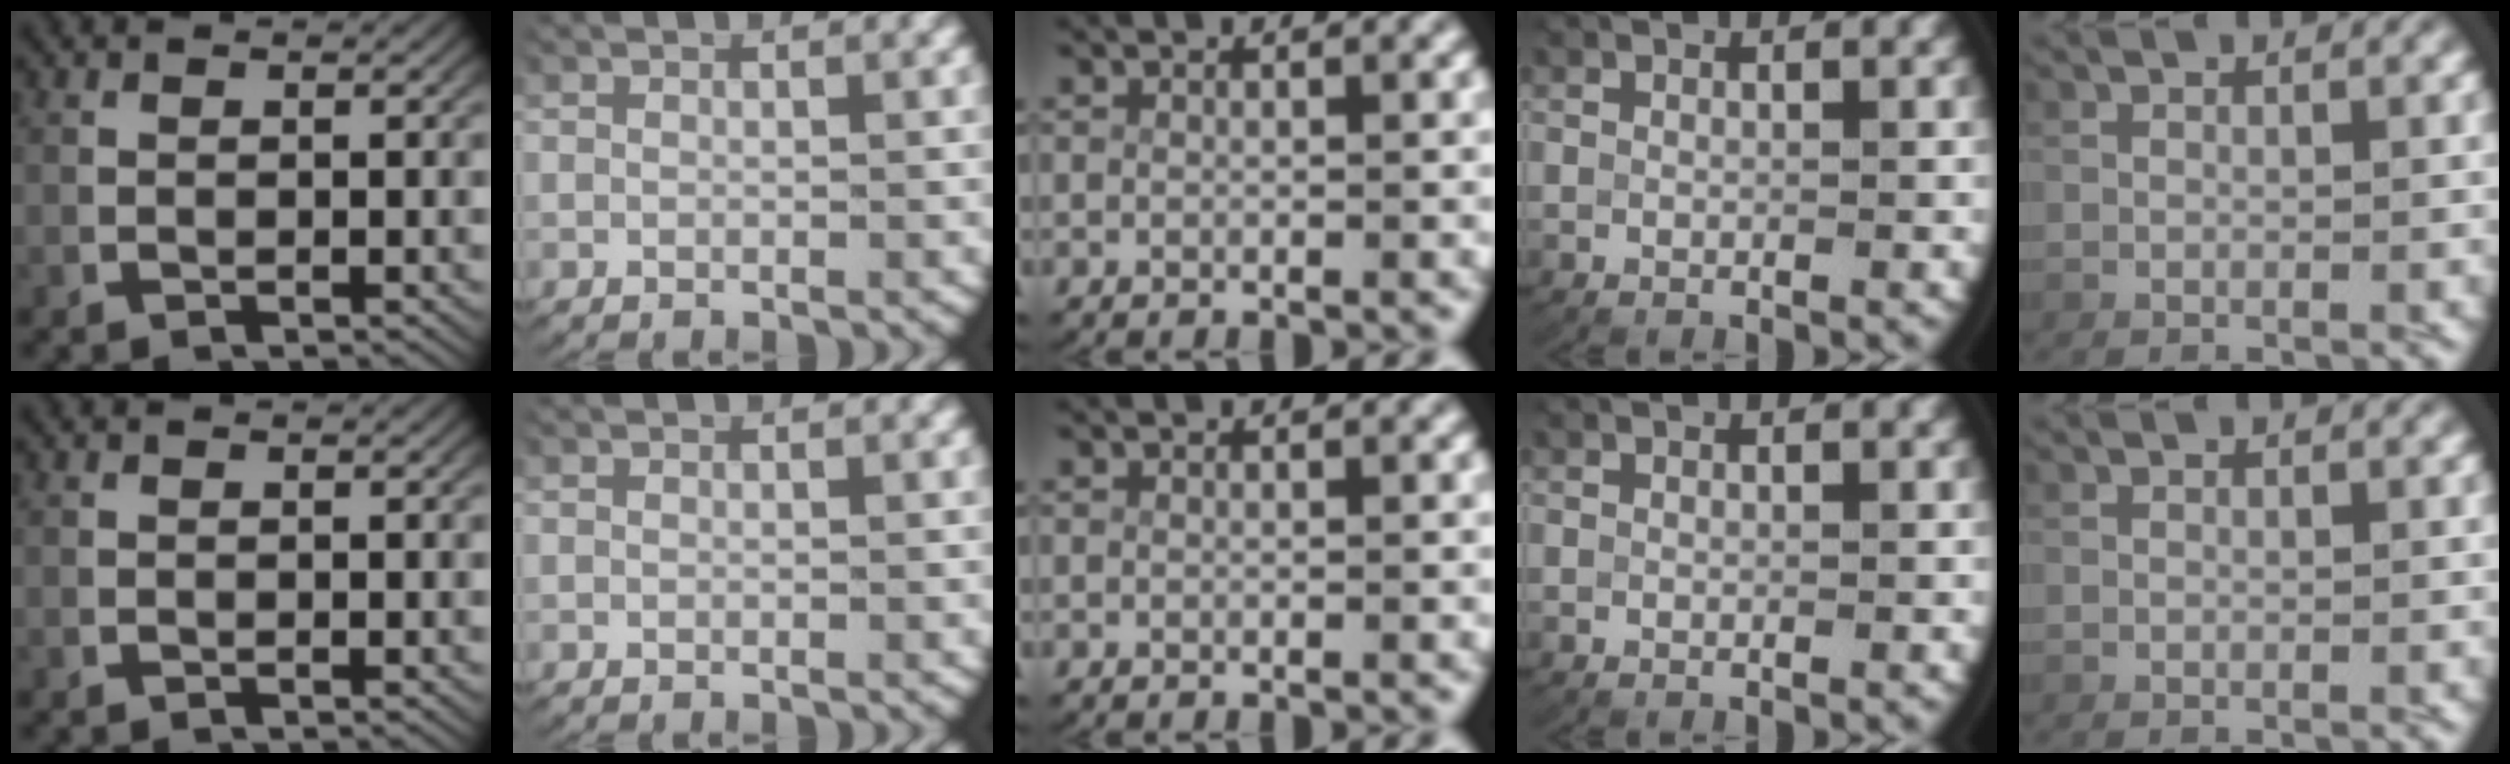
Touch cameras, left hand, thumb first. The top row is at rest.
{}